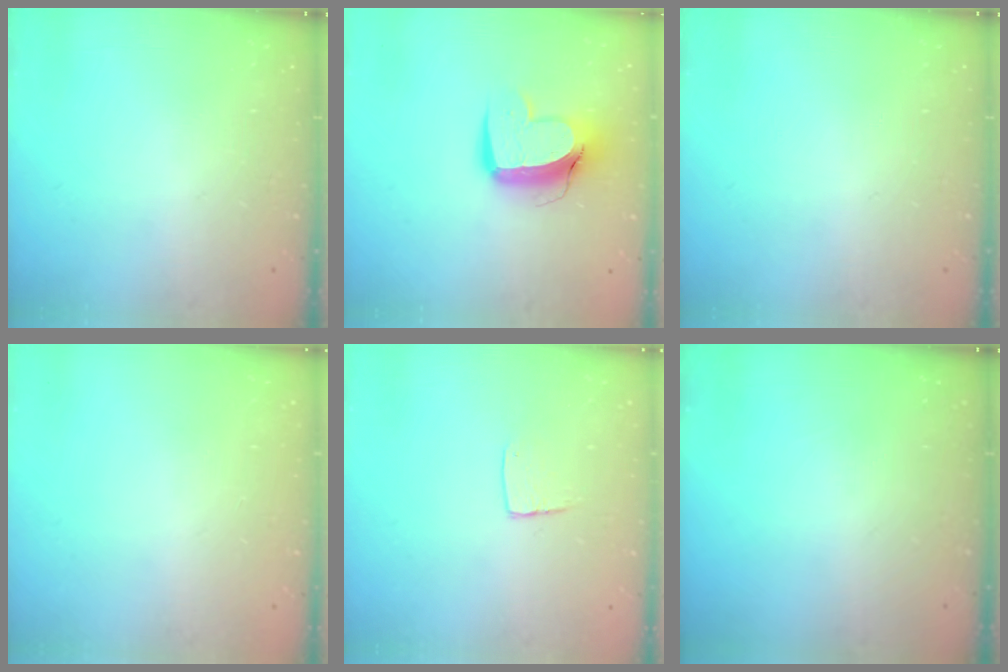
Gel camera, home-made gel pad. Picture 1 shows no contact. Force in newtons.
{"total": 12.3, "press": 12.2, "slide": 1.3}
{"total": 0.0}
{"total": 0.0}
{"total": 5.9, "press": 5.9, "slide": 0.4}
{"total": 0.0}